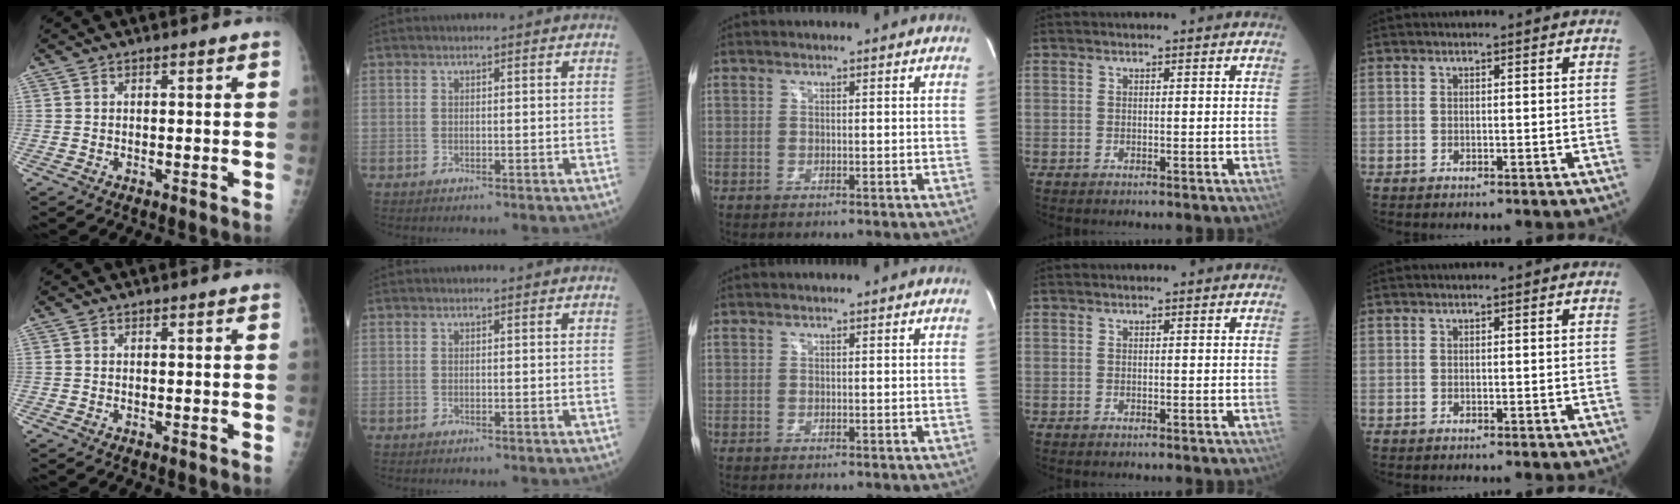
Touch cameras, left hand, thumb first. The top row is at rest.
{}